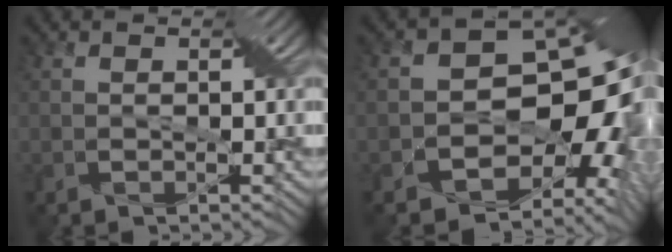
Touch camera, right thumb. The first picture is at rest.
{"total": 14.5, "force": [-1.5, 9.6, 10.7], "torque": [-0.151, -0.038, 0.011]}